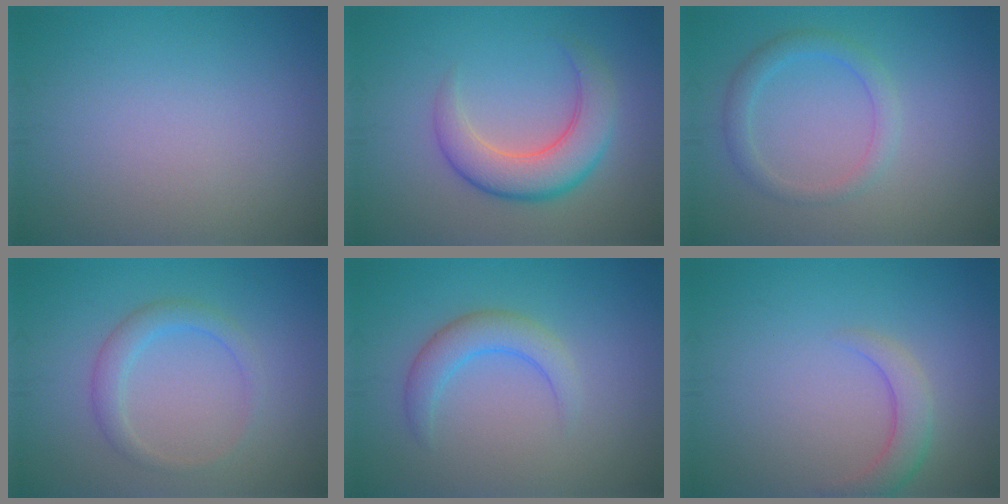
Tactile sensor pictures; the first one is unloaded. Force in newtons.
{"total": 5.1, "press": 5.1, "slide": 0.4}
{"total": 2.3, "press": 2.3, "slide": 0.2}
{"total": 2.3, "press": 2.3, "slide": 0.2}
{"total": 2.9, "press": 2.9, "slide": 0.2}
{"total": 2.5, "press": 2.5, "slide": 0.2}